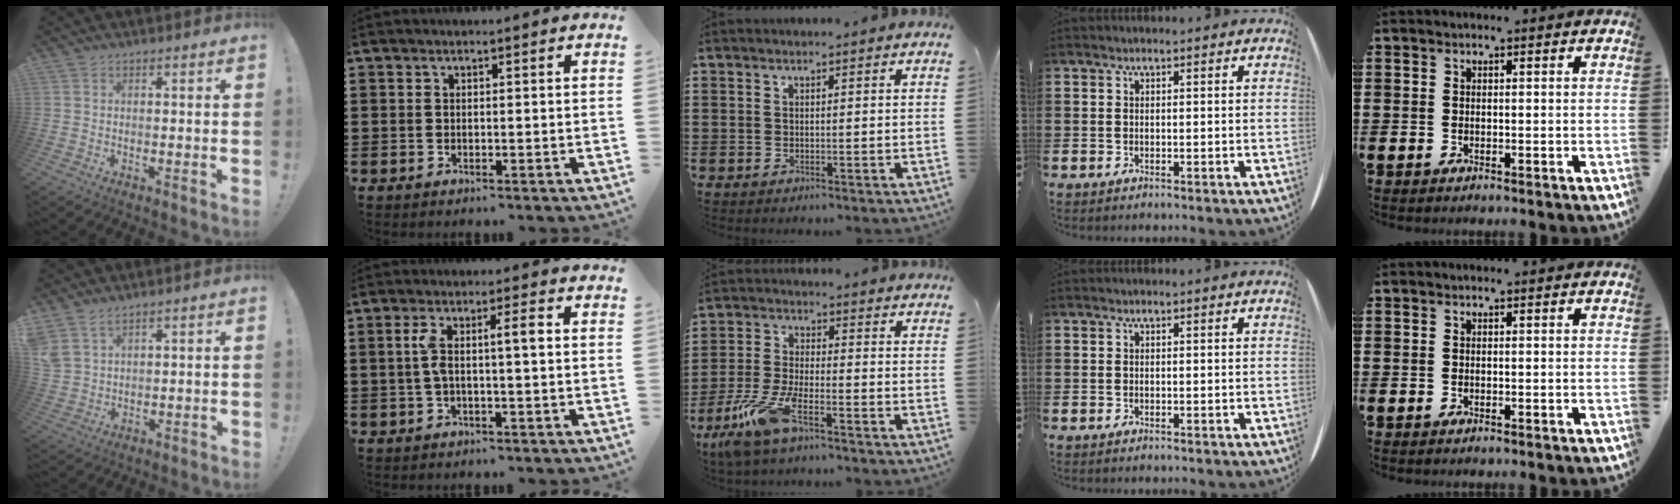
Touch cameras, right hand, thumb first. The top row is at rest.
{"thumb": {"total": 4.9, "force": [3.8, 1.9, 2.5], "torque": [-0.053, -0.015, 0.076]}, "index": {"total": 5.0, "force": [0.1, 1.0, 4.9], "torque": [-0.098, 0.007, -0.006]}, "middle": {"total": 8.8, "force": [-5.5, 2.3, 6.5], "torque": [-0.161, -0.016, -0.110]}}